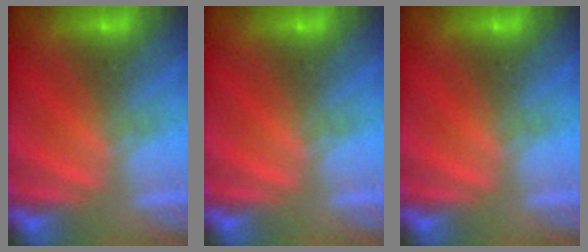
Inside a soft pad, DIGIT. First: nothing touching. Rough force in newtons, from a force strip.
{"total": 0.0}
{"total": 0.0}